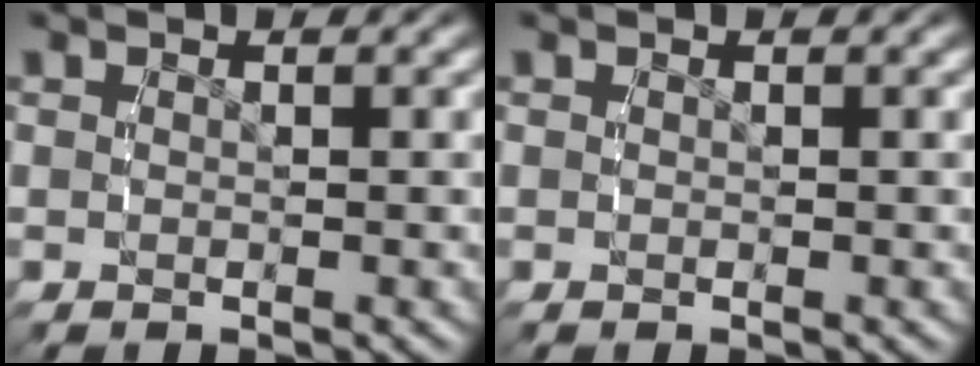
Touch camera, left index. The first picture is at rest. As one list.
[{"total": 0.0}]